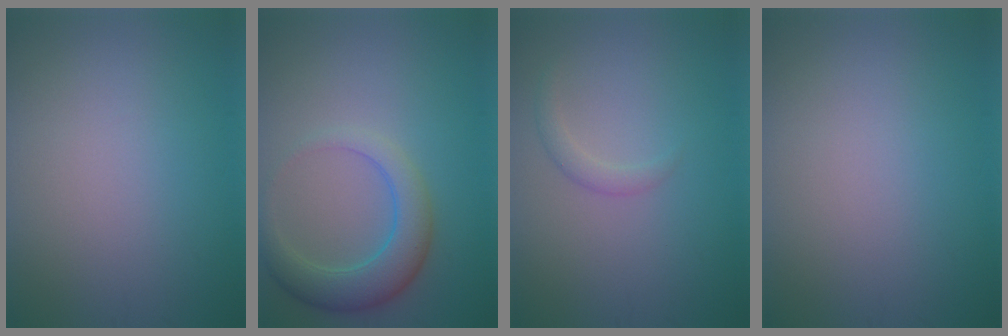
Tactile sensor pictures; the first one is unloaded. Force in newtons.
{"total": 4.5, "press": 4.5, "slide": 0.1}
{"total": 1.3, "press": 1.3, "slide": 0.1}
{"total": 0.0}